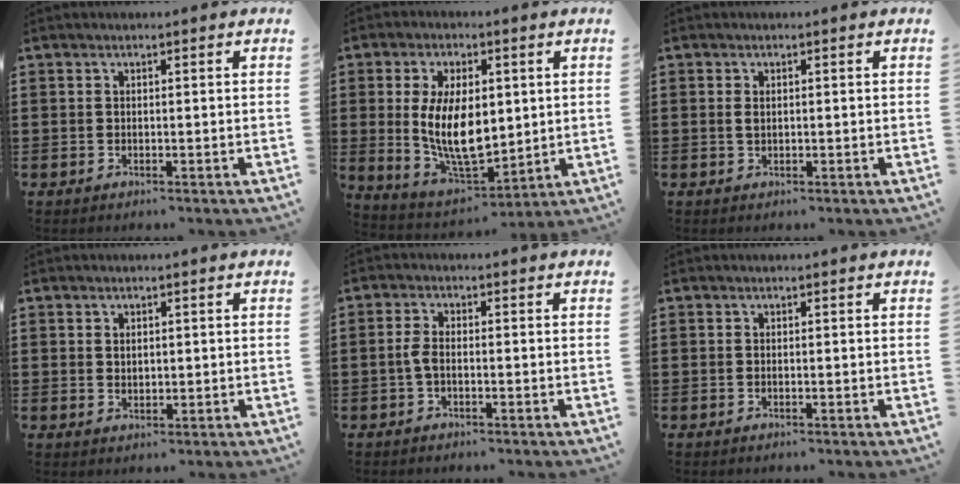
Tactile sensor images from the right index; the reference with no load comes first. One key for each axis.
{"total": 11.2, "fx": 1.0, "fy": 5.8, "fz": 9.5, "tx": -0.187, "ty": -0.003, "tz": 0.016}
{"total": 1.2, "fx": 0.3, "fy": 0.6, "fz": 1.0, "tx": -0.022, "ty": 0.003, "tz": 0.004}
{"total": 1.2, "fx": 0.8, "fy": 0.7, "fz": 0.5, "tx": -0.011, "ty": 0.004, "tz": 0.015}
{"total": 2.4, "fx": -0.7, "fy": 0.8, "fz": 2.2, "tx": -0.055, "ty": -0.003, "tz": -0.019}
{"total": 0.0}